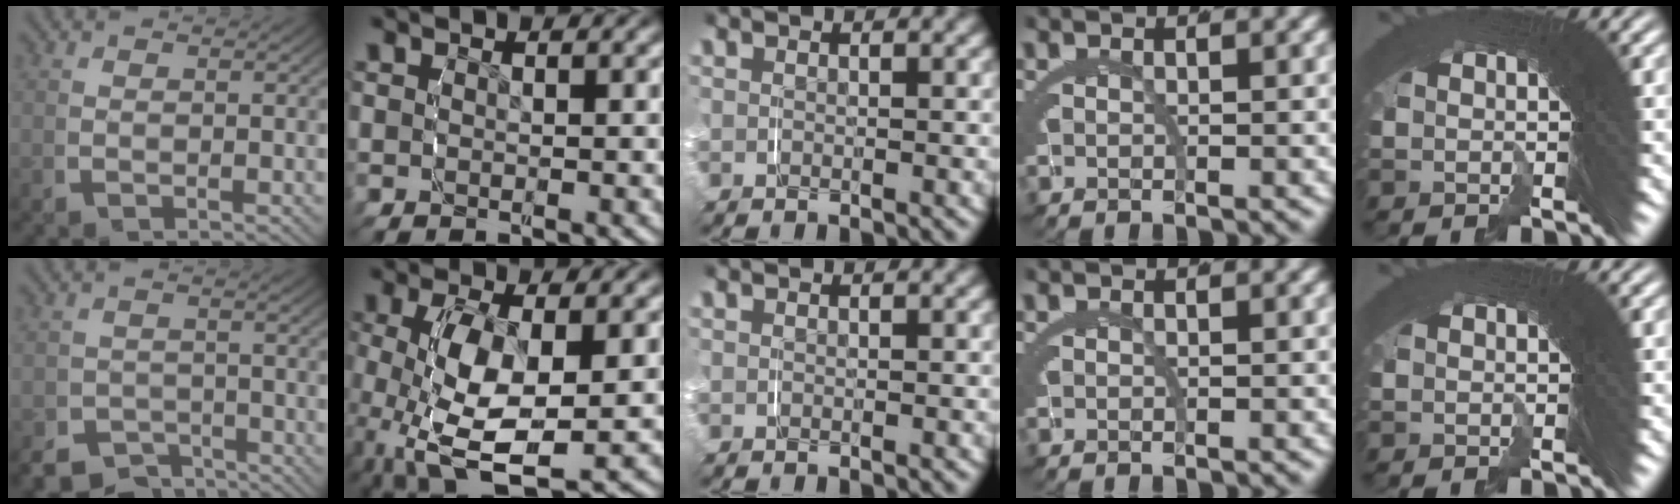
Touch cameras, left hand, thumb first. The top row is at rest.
{"thumb": {"total": 6.7, "force": [-5.5, 3.6, 1.3], "torque": [0.002, -0.035, -0.086]}, "index": {"total": 7.9, "force": [-1.4, 4.5, 6.3], "torque": [-0.158, -0.030, -0.009]}}